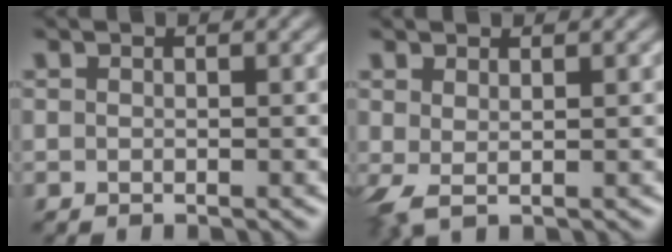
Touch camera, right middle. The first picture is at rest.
{"total": 1.6, "force": [0.5, 0.5, 1.4], "torque": [-0.035, -0.001, 0.009]}